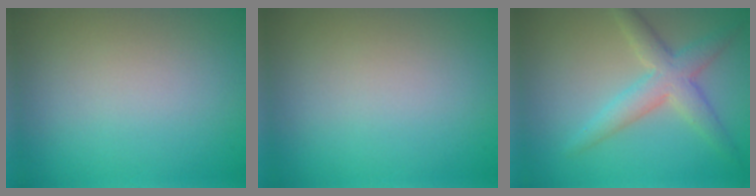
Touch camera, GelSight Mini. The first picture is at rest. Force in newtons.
{"total": 0.0}
{"total": 4.2, "press": 4.2, "slide": 0.2}